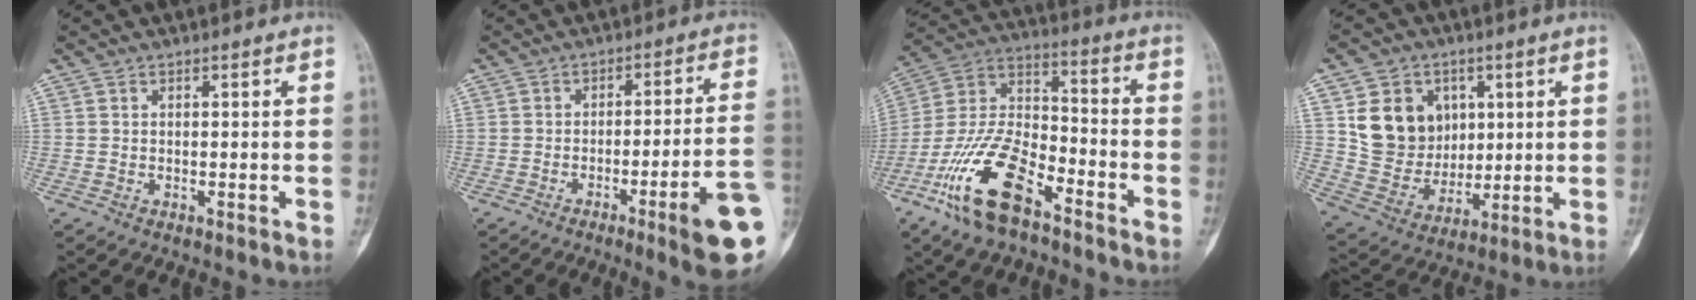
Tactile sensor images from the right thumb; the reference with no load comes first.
{"total": 13.6, "force": [-5.4, 0.9, 12.5], "torque": [-0.147, 0.020, -0.074]}
{"total": 18.4, "force": [-10.5, 7.8, 12.9], "torque": [-0.252, 0.061, -0.204]}
{"total": 13.9, "force": [4.1, 11.8, 6.2], "torque": [-0.066, -0.014, 0.092]}